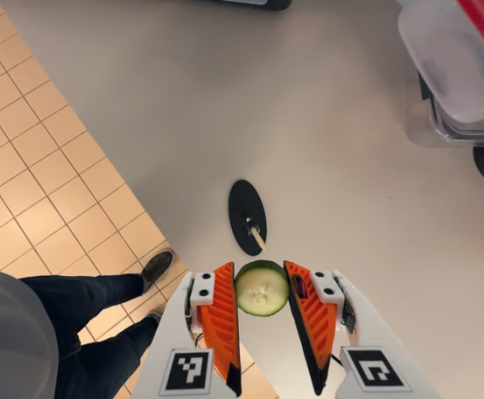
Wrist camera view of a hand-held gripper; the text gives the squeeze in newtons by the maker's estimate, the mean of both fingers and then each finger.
{"total": 8.6, "left": 8.7, "right": 8.6}